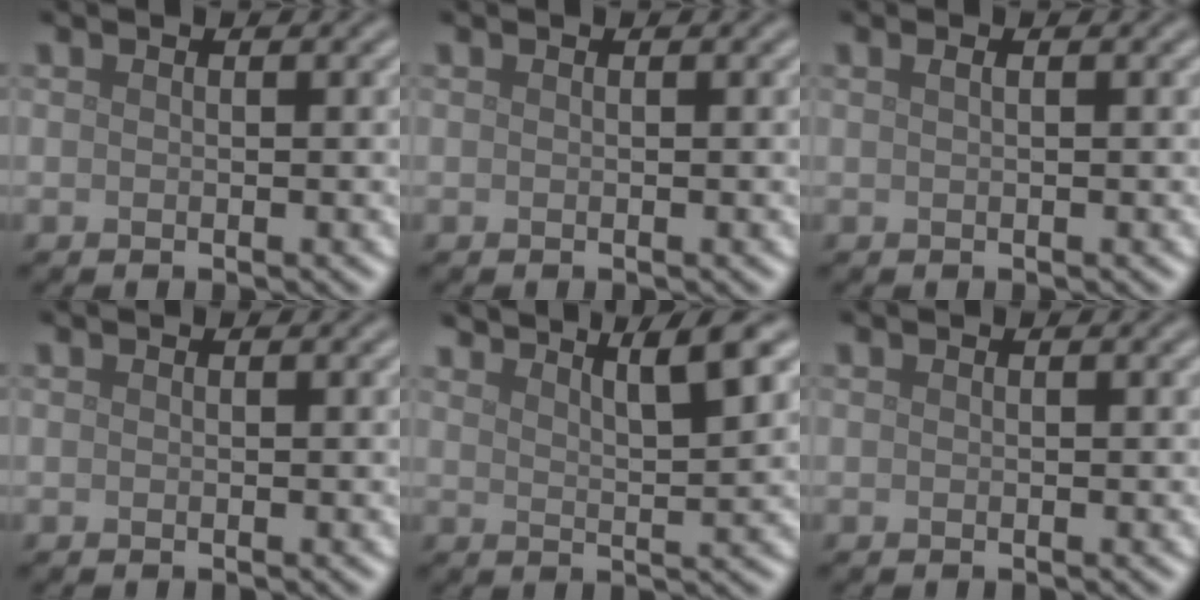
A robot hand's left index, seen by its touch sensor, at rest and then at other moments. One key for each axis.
{"total": 0.0}
{"total": 0.8, "fx": 0.3, "fy": 0.3, "fz": 0.7, "tx": -0.010, "ty": 0.002, "tz": 0.002}
{"total": 0.0}
{"total": 4.6, "fx": 3.6, "fy": 0.8, "fz": 2.7, "tx": -0.031, "ty": 0.008, "tz": 0.049}
{"total": 0.0}